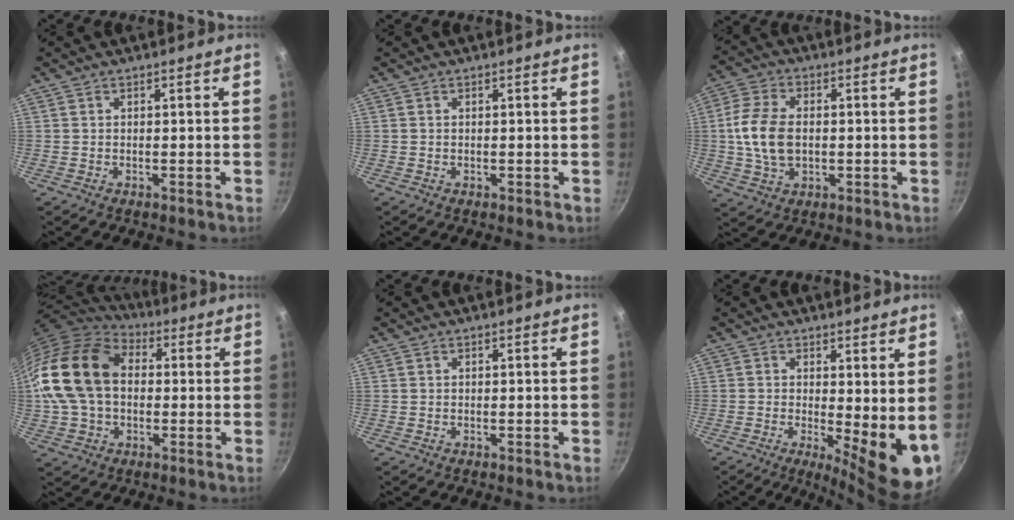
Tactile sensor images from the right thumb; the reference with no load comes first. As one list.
[{"total": 0.0}, {"total": 10.8, "force": [0.0, 7.1, 8.2], "torque": [-0.153, 0.011, -0.004]}, {"total": 20.4, "force": [1.2, 14.5, 14.4], "torque": [-0.271, 0.037, 0.014]}, {"total": 0.0}, {"total": 10.6, "force": [-0.1, 3.4, 10.0], "torque": [-0.117, -0.022, 0.005]}]